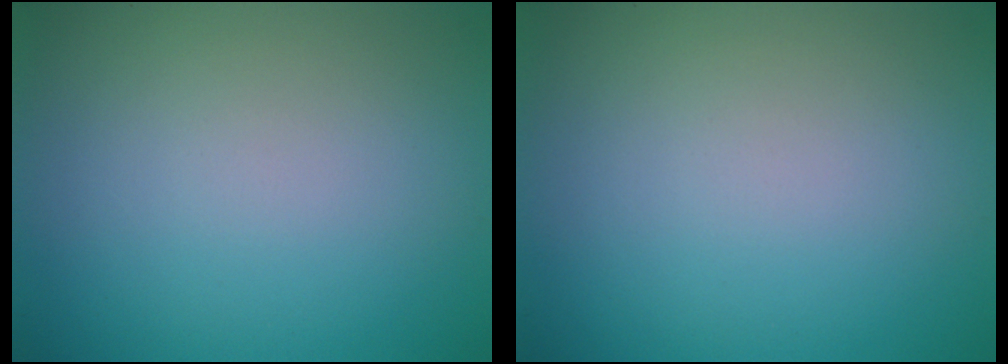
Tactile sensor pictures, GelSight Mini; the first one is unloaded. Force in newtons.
{"total": 0.0}